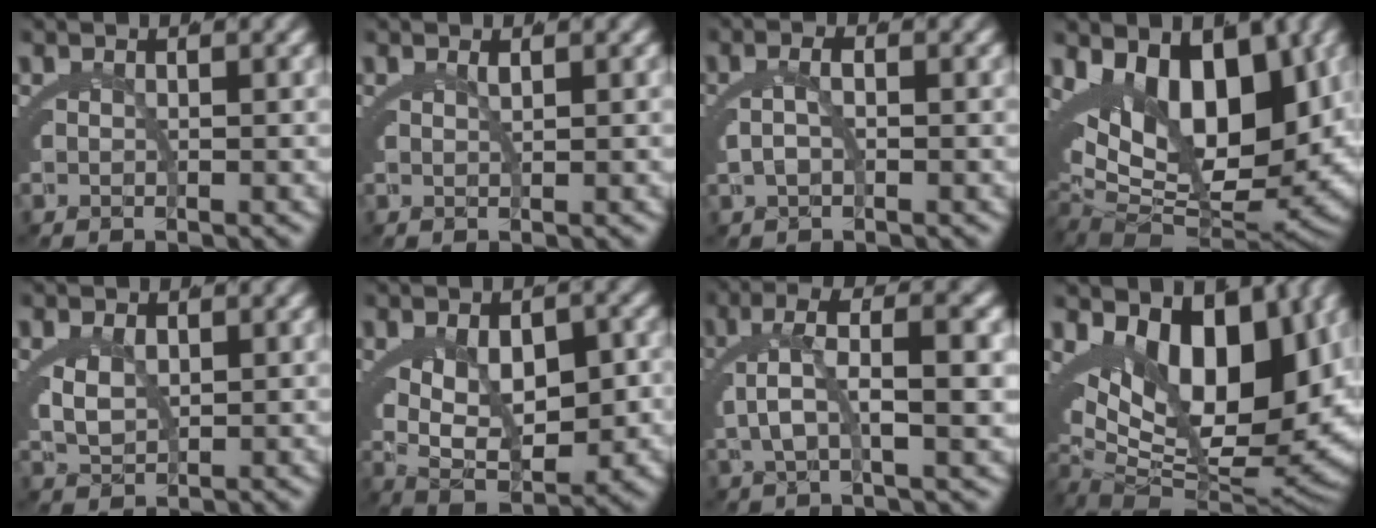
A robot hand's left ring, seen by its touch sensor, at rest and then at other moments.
{"total": 0.7, "force": [0.5, -0.2, 0.4], "torque": [-0.007, -0.002, 0.013]}
{"total": 1.9, "force": [-0.2, 0.8, 1.7], "torque": [-0.033, 0.005, -0.005]}
{"total": 17.6, "force": [-1.1, 11.5, 13.3], "torque": [-0.248, -0.062, 0.017]}
{"total": 3.1, "force": [0.7, 2.2, 2.1], "torque": [-0.049, -0.009, 0.023]}
{"total": 9.4, "force": [0.1, 6.2, 7.1], "torque": [-0.109, -0.017, 0.010]}
{"total": 4.3, "force": [0.4, 0.8, 4.3], "torque": [-0.073, 0.013, 0.004]}
{"total": 17.1, "force": [0.0, 10.3, 13.7], "torque": [-0.239, -0.057, 0.035]}